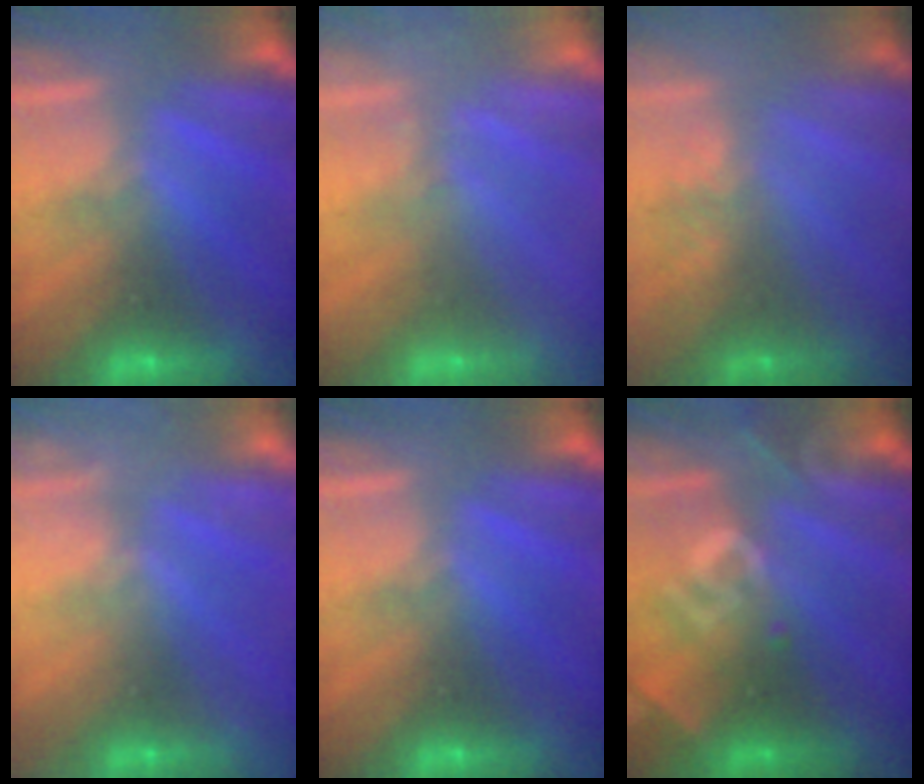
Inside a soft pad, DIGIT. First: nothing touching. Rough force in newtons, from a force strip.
{"total": 2.4}
{"total": 2.6}
{"total": 2.3}
{"total": 0.0}
{"total": 2.6}